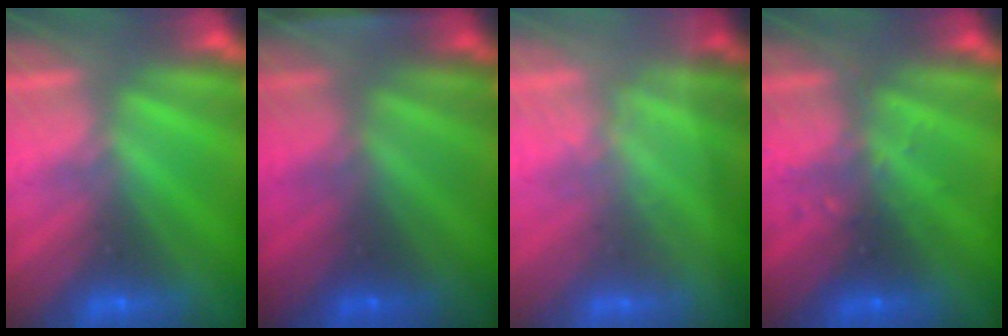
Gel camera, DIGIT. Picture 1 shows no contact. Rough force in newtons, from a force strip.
{"total": 1.9}
{"total": 1.3}
{"total": 2.8}